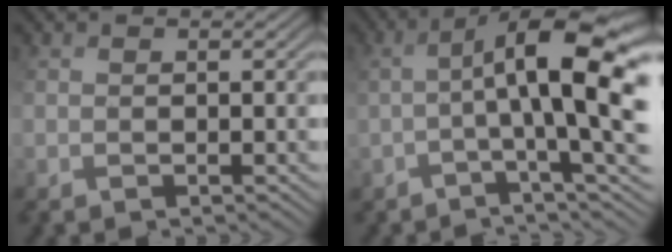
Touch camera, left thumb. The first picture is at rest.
{"total": 10.5, "force": [-0.8, 2.1, 10.2], "torque": [-0.144, 0.018, -0.007]}